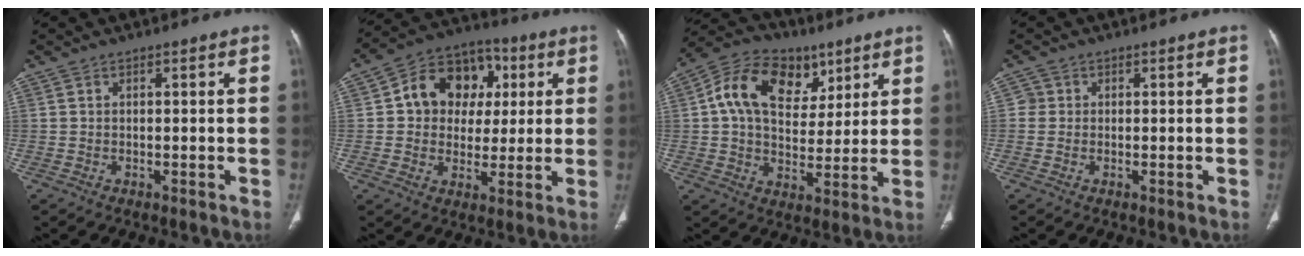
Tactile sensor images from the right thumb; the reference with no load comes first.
{"total": 14.2, "force": [2.7, 11.6, 7.8], "torque": [-0.081, 0.014, 0.037]}
{"total": 16.6, "force": [6.3, 11.6, 10.1], "torque": [-0.147, 0.001, 0.106]}
{"total": 1.8, "force": [0.2, 1.8, 0.2], "torque": [0.006, 0.004, -0.001]}